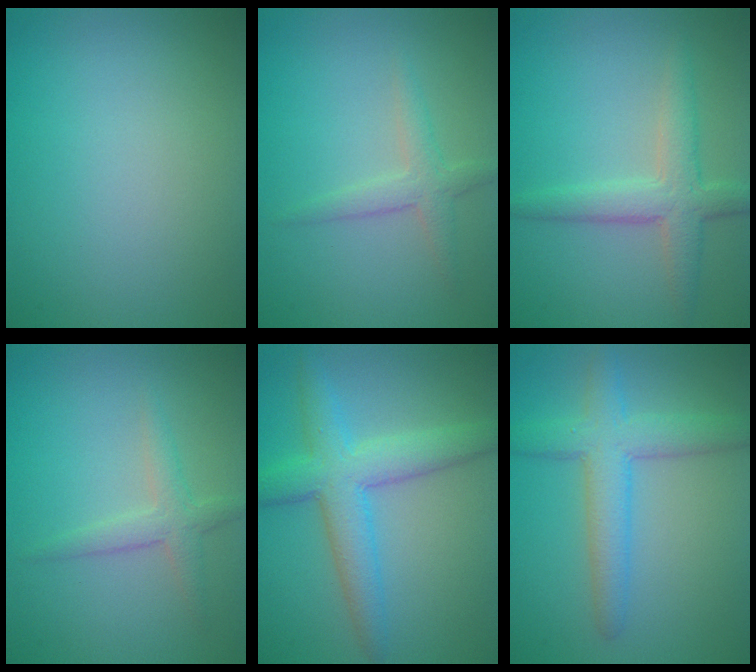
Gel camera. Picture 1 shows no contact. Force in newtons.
{"total": 2.1, "press": 2.1, "slide": 0.1}
{"total": 3.6, "press": 3.6, "slide": 0.2}
{"total": 2.1, "press": 2.1, "slide": 0.1}
{"total": 5.4, "press": 5.4, "slide": 0.1}
{"total": 4.5, "press": 4.5, "slide": 0.2}